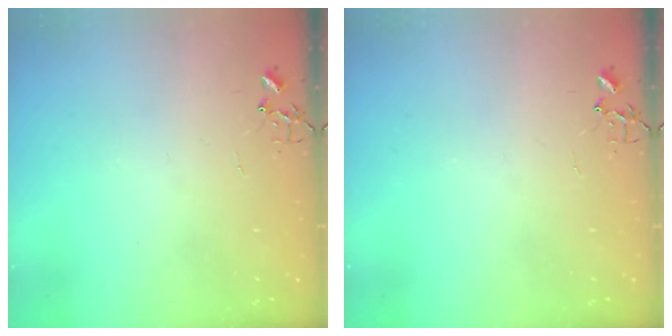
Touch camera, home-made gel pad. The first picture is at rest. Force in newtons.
{"total": 0.0}